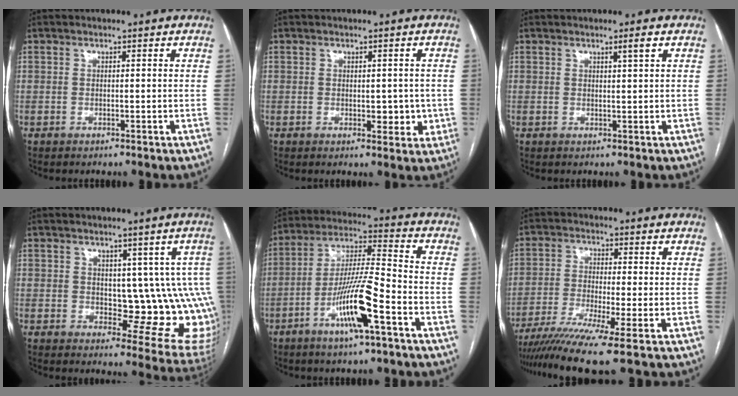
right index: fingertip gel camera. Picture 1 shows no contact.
{"total": 4.0, "force": [-0.4, 2.3, 3.3], "torque": [-0.033, 0.003, 0.002]}
{"total": 1.4, "force": [0.8, -0.5, 1.1], "torque": [-0.019, -0.004, 0.014]}
{"total": 12.2, "force": [1.2, 5.9, 10.7], "torque": [-0.103, 0.002, 0.025]}
{"total": 12.6, "force": [-5.7, 0.7, 11.2], "torque": [-0.214, -0.001, -0.105]}
{"total": 9.9, "force": [-7.4, -2.0, 6.3], "torque": [-0.101, -0.026, -0.121]}